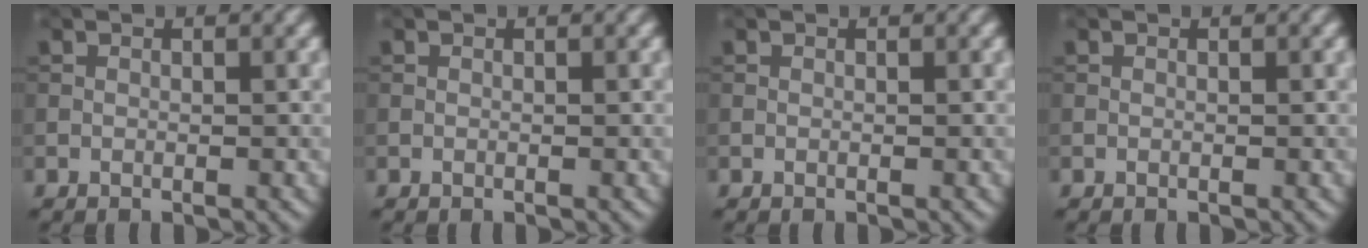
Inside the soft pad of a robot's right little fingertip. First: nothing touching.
{"total": 0.0}
{"total": 0.0}
{"total": 0.0}